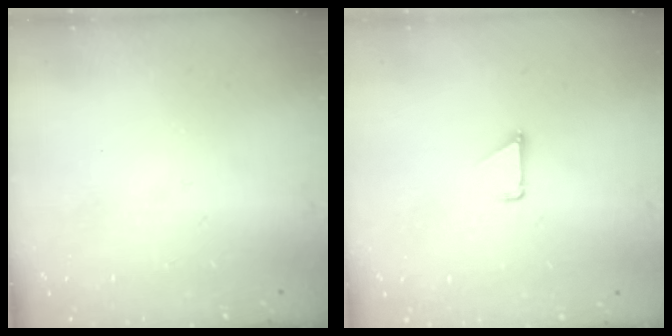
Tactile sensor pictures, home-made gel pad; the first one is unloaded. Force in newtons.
{"total": 0.9, "press": 0.9, "slide": 0.1}